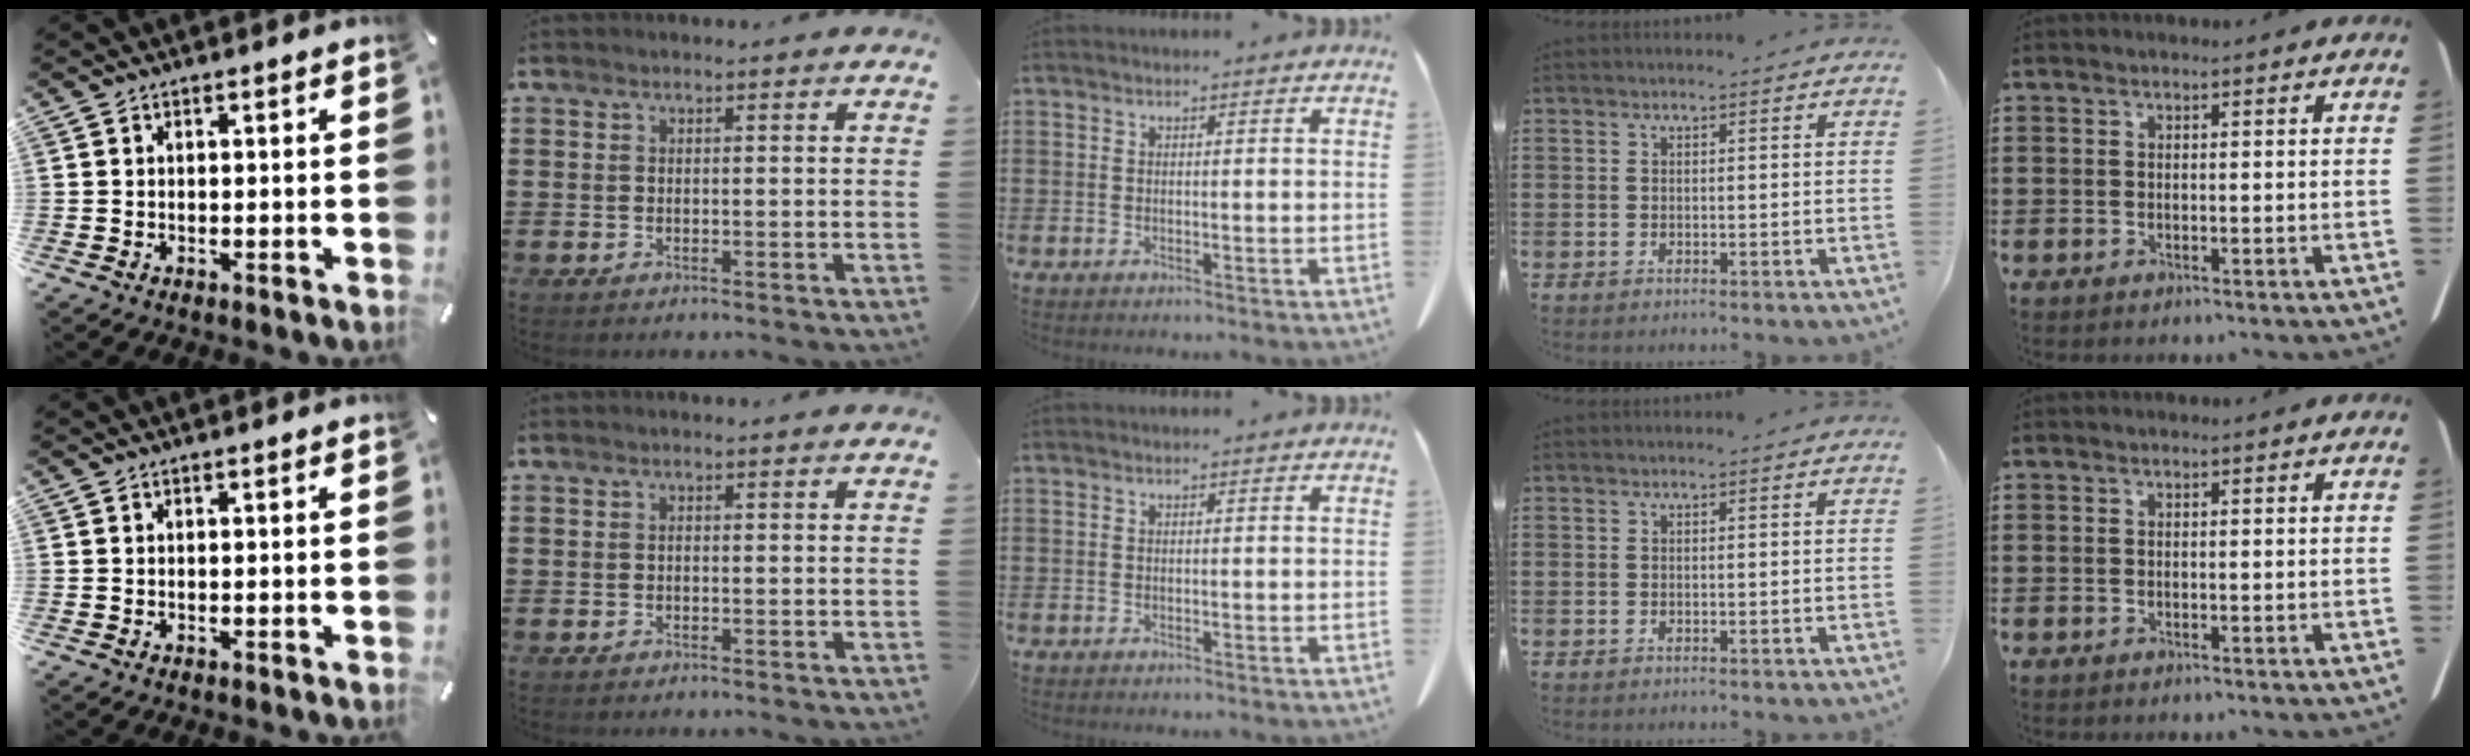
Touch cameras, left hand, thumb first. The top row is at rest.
{}